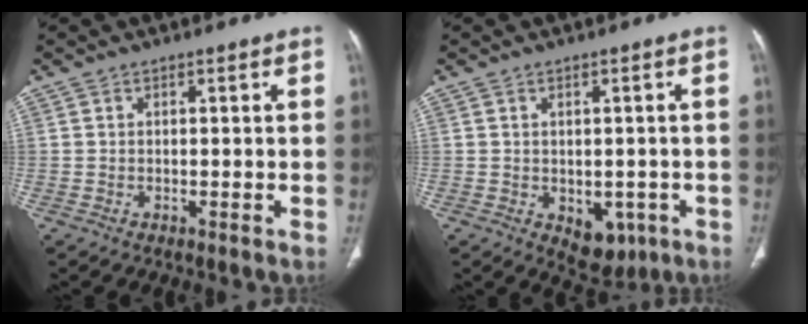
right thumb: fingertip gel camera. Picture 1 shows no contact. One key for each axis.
{"total": 6.6, "fx": -2.0, "fy": 4.4, "fz": 4.4, "tx": -0.029, "ty": 0.005, "tz": -0.009}